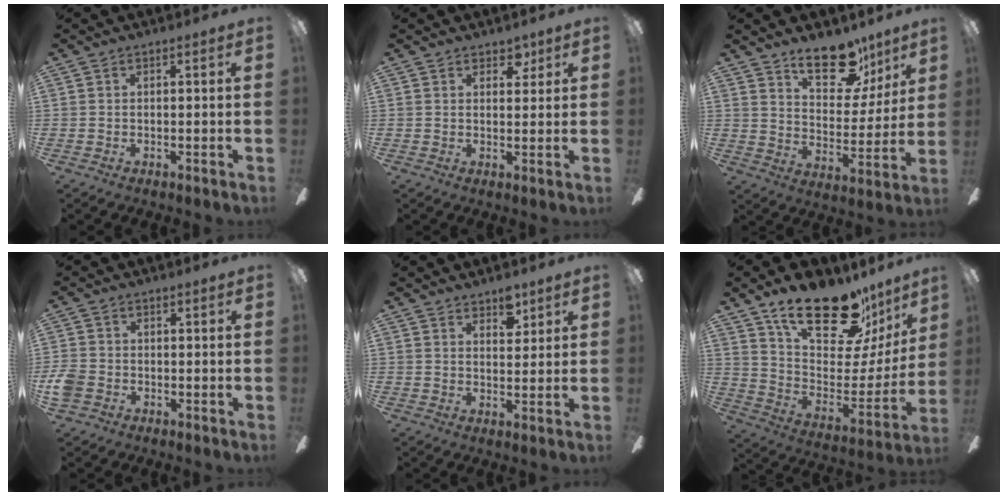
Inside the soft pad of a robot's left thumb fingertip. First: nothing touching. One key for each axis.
{"total": 3.6, "fx": 2.7, "fy": 2.1, "fz": 1.2, "tx": -0.004, "ty": -0.009, "tz": 0.046}
{"total": 16.8, "fx": 11.5, "fy": 8.2, "fz": 9.1, "tx": -0.127, "ty": -0.064, "tz": 0.202}
{"total": 4.3, "fx": -1.6, "fy": 3.4, "fz": 2.1, "tx": -0.043, "ty": 0.010, "tz": -0.028}
{"total": 5.8, "fx": 4.2, "fy": 3.0, "fz": 2.7, "tx": -0.012, "ty": -0.024, "tz": 0.068}
{"total": 26.0, "fx": 18.9, "fy": 10.5, "fz": 14.4, "tx": -0.212, "ty": -0.125, "tz": 0.326}